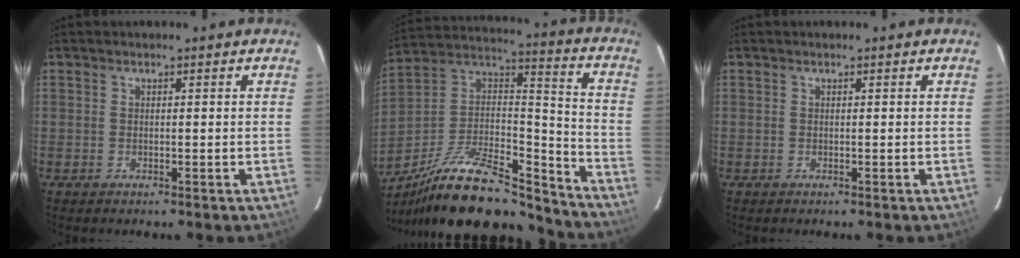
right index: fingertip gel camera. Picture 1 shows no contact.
{"total": 25.2, "force": [-19.1, 8.3, 14.2], "torque": [-0.261, 0.001, -0.309]}
{"total": 0.0}